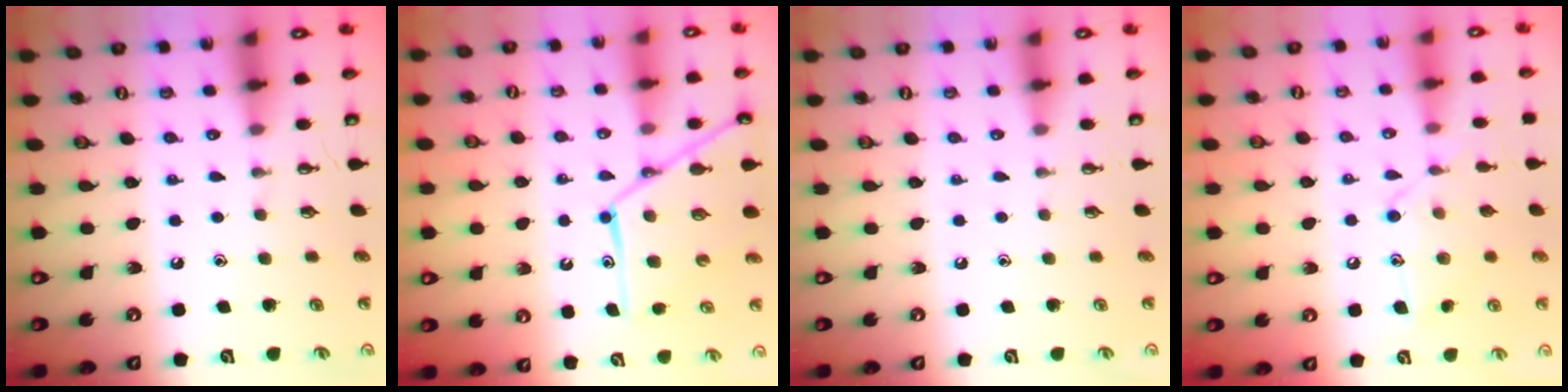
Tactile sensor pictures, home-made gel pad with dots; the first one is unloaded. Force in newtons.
{"total": 15.3, "press": 15.2, "slide": 1.4}
{"total": 0.0}
{"total": 12.8, "press": 12.7, "slide": 0.7}